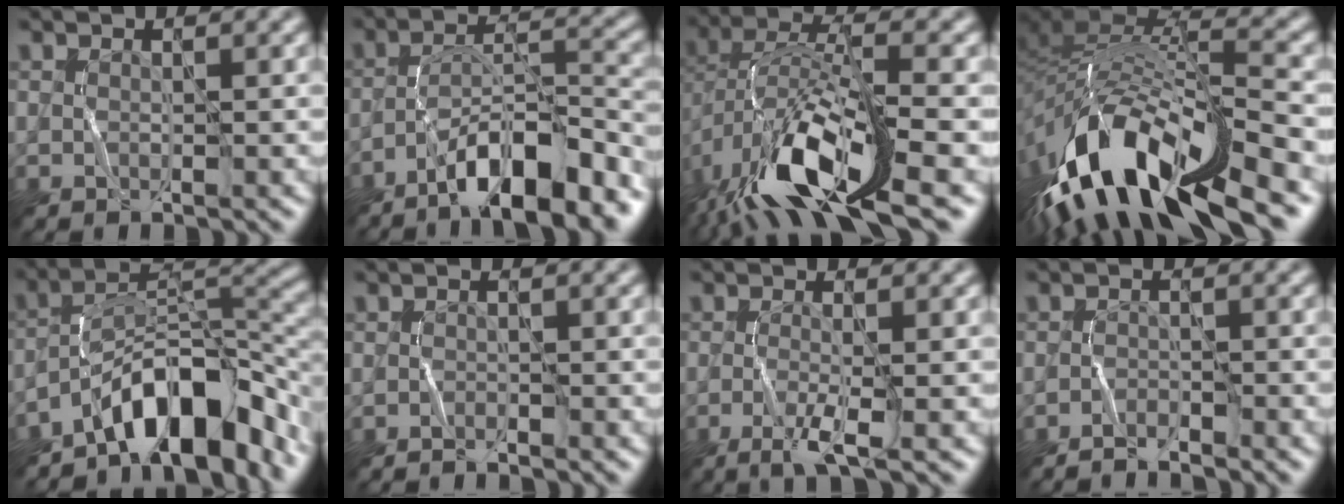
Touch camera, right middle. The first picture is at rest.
{"total": 9.7, "force": [-6.8, 2.0, 6.6], "torque": [-0.102, 0.022, -0.117]}
{"total": 12.7, "force": [-6.0, 4.6, 10.2], "torque": [-0.201, 0.007, -0.116]}
{"total": 14.4, "force": [-8.1, 5.8, 10.4], "torque": [-0.211, 0.011, -0.145]}
{"total": 9.7, "force": [-7.0, 3.3, 5.8], "torque": [-0.075, 0.021, -0.128]}
{"total": 0.9, "force": [-0.9, -0.1, 0.0], "torque": [0.001, 0.004, -0.017]}
{"total": 3.0, "force": [-1.6, 0.3, 2.5], "torque": [-0.054, -0.002, -0.035]}
{"total": 2.1, "force": [-2.1, 0.0, 0.5], "torque": [-0.016, 0.007, -0.041]}